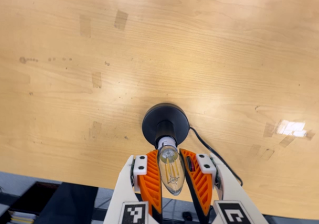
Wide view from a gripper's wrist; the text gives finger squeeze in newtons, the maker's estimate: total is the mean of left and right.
{"total": 14.0, "left": 14.2, "right": 13.7}